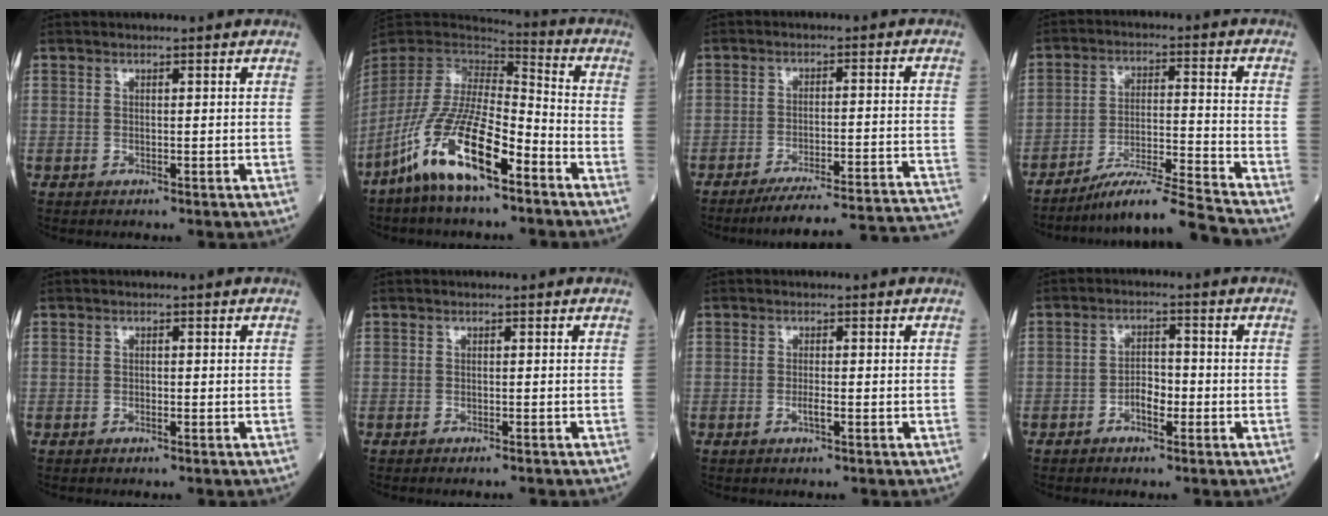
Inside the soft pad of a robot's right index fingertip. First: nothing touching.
{"total": 15.4, "force": [-8.8, 3.4, 12.1], "torque": [-0.244, -0.017, -0.168]}
{"total": 23.6, "force": [-22.1, -1.2, 8.0], "torque": [-0.040, -0.015, -0.283]}
{"total": 12.0, "force": [-11.1, -2.6, 3.8], "torque": [-0.051, 0.004, -0.193]}
{"total": 0.6, "force": [-0.3, 0.2, 0.5], "torque": [-0.011, 0.000, -0.006]}
{"total": 1.7, "force": [-1.5, 0.0, 0.8], "torque": [-0.010, -0.001, -0.018]}
{"total": 1.4, "force": [-0.6, 0.1, 1.3], "torque": [-0.027, -0.001, -0.011]}
{"total": 3.5, "force": [-1.5, 1.6, 2.7], "torque": [-0.043, 0.007, -0.029]}